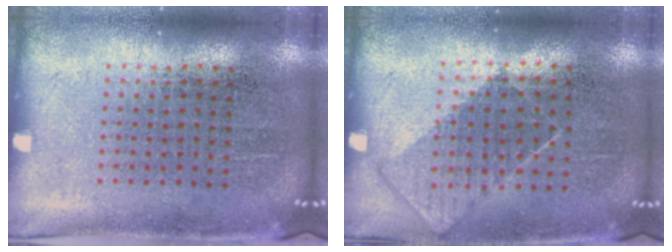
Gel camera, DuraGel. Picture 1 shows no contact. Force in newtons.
{"total": 0.9, "press": 0.7, "slide": 0.5}